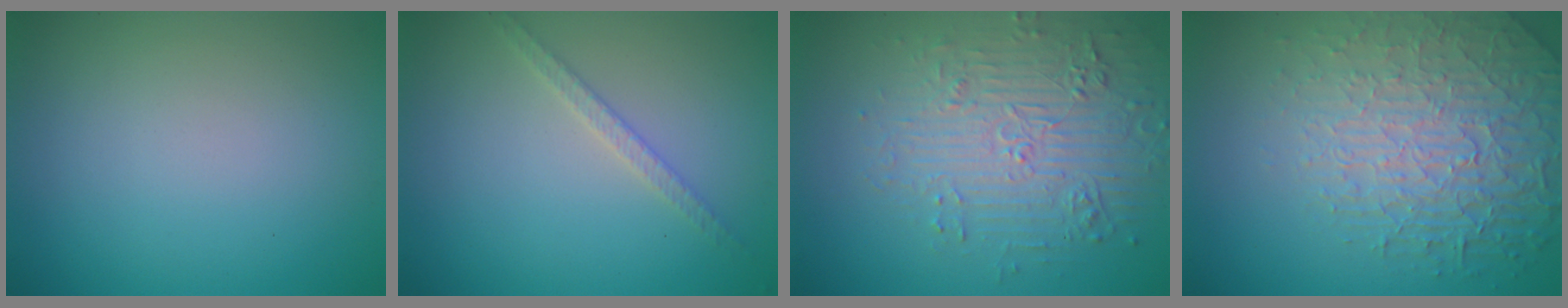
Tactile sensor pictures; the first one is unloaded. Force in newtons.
{"total": 1.7, "press": 1.7, "slide": 0.2}
{"total": 4.8, "press": 4.2, "slide": 2.2}
{"total": 5.9, "press": 5.0, "slide": 3.0}